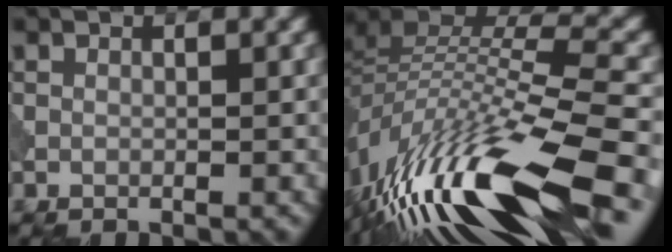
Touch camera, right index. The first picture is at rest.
{"total": 14.5, "force": [-7.5, 4.8, 11.4], "torque": [-0.235, 0.022, -0.141]}